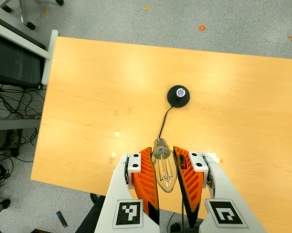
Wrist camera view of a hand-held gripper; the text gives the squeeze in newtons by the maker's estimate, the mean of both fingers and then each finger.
{"total": 21.6, "left": 23.9, "right": 19.4}